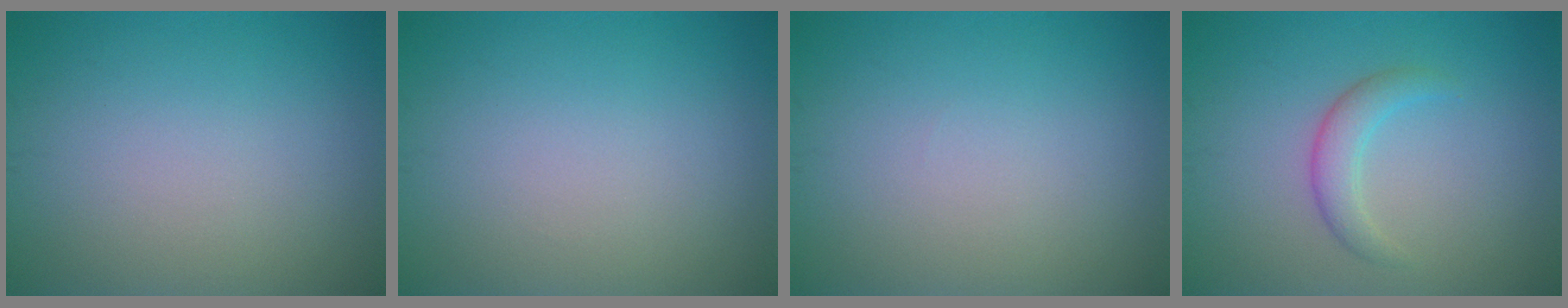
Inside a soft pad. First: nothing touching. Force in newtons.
{"total": 0.0}
{"total": 0.0}
{"total": 2.2, "press": 2.2, "slide": 0.2}